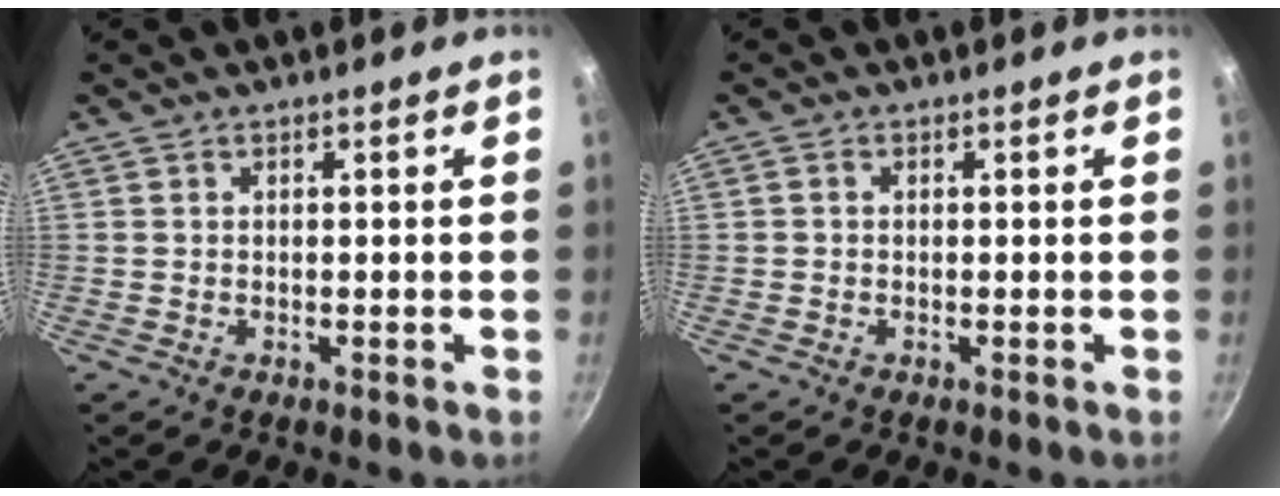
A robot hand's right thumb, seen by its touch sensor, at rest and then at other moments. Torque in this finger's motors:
{"motor_torque": [-0.15, -0.75, -0.10, 0.08, 0.07]}